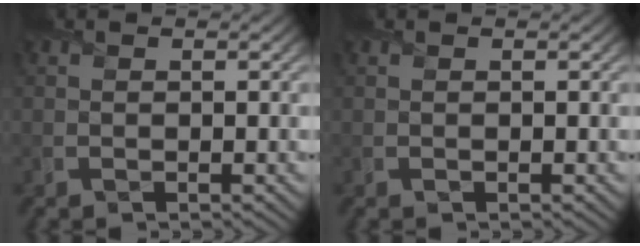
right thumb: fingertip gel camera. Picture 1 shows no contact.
{"total": 0.0}